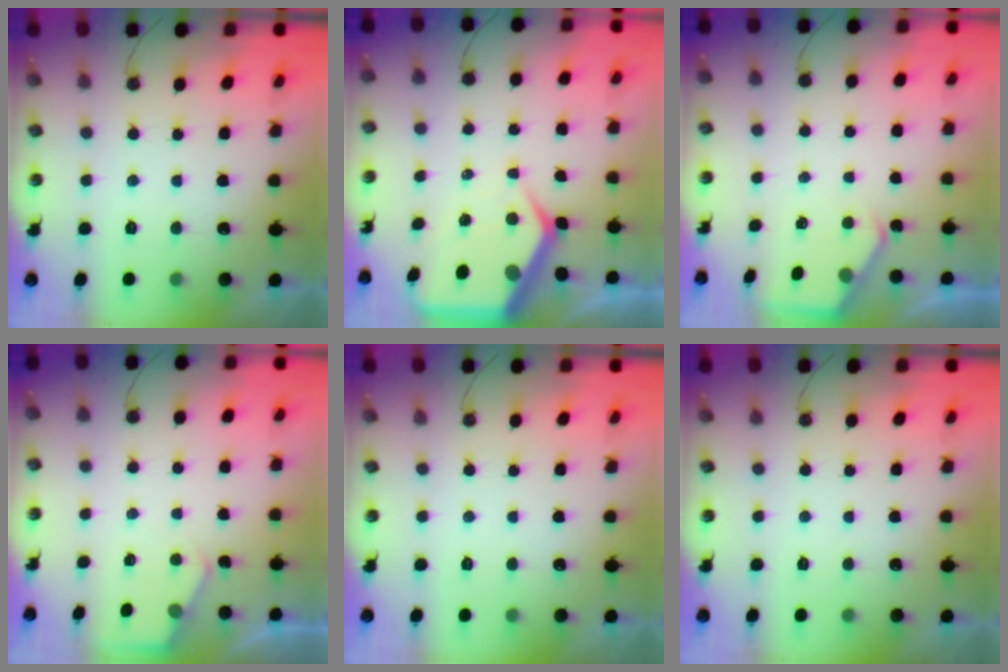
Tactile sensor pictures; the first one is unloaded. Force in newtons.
{"total": 8.8, "press": 8.8, "slide": 0.8}
{"total": 2.4, "press": 2.4, "slide": 0.3}
{"total": 2.6, "press": 2.6, "slide": 0.4}
{"total": 0.0}
{"total": 0.0}